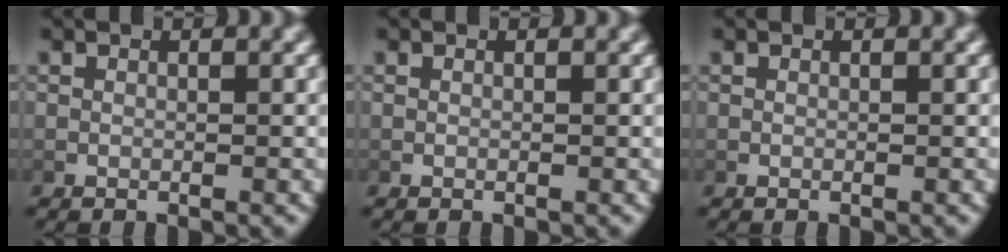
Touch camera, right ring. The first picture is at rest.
{"total": 0.0}
{"total": 0.0}